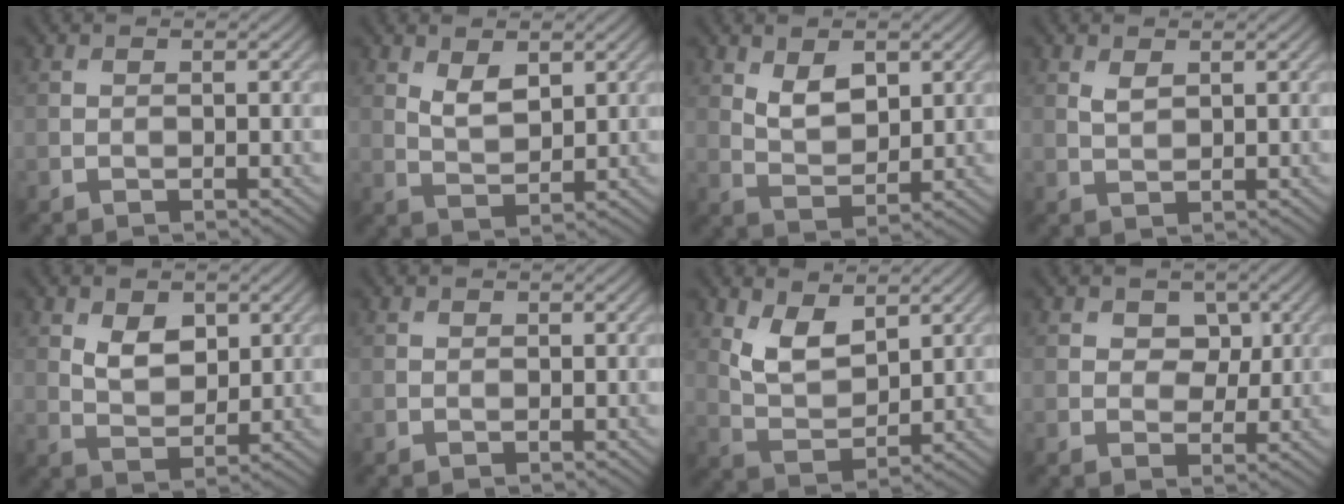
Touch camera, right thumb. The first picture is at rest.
{"total": 3.5, "force": [1.8, 1.7, 2.5], "torque": [-0.055, -0.006, 0.040]}
{"total": 4.7, "force": [2.1, 2.6, 3.3], "torque": [-0.067, -0.007, 0.045]}
{"total": 1.6, "force": [0.9, 0.8, 1.1], "torque": [-0.027, -0.002, 0.022]}
{"total": 4.4, "force": [1.8, 2.7, 2.9], "torque": [-0.057, -0.005, 0.034]}
{"total": 0.0}
{"total": 5.9, "force": [3.2, 3.0, 4.0], "torque": [-0.087, -0.013, 0.064]}
{"total": 3.8, "force": [1.3, 2.7, 2.2], "torque": [-0.030, -0.005, 0.007]}